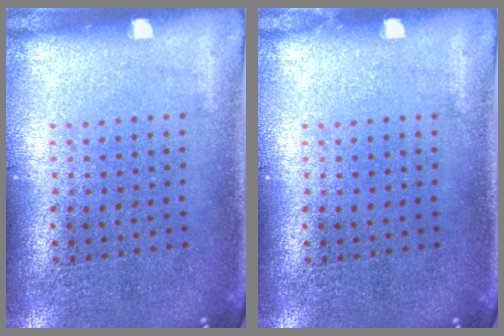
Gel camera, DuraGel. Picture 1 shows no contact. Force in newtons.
{"total": 0.0}